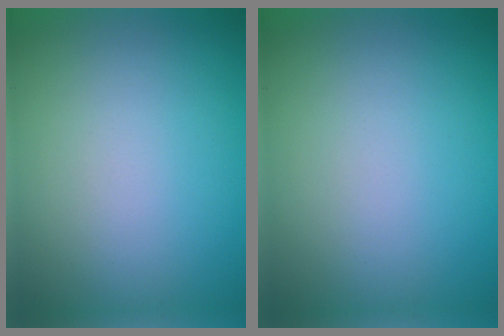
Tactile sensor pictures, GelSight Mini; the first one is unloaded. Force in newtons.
{"total": 0.0}